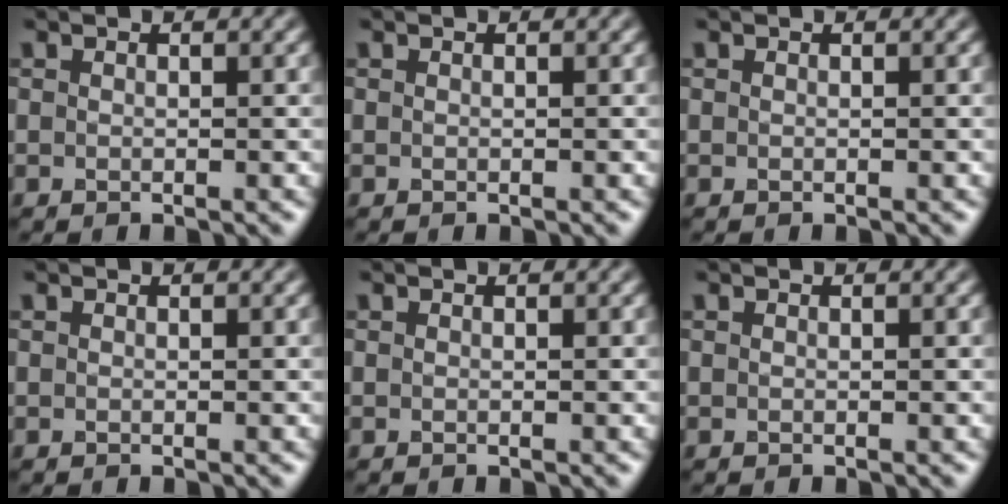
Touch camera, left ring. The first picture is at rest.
{"total": 0.0}
{"total": 0.0}
{"total": 0.0}
{"total": 0.0}
{"total": 0.0}